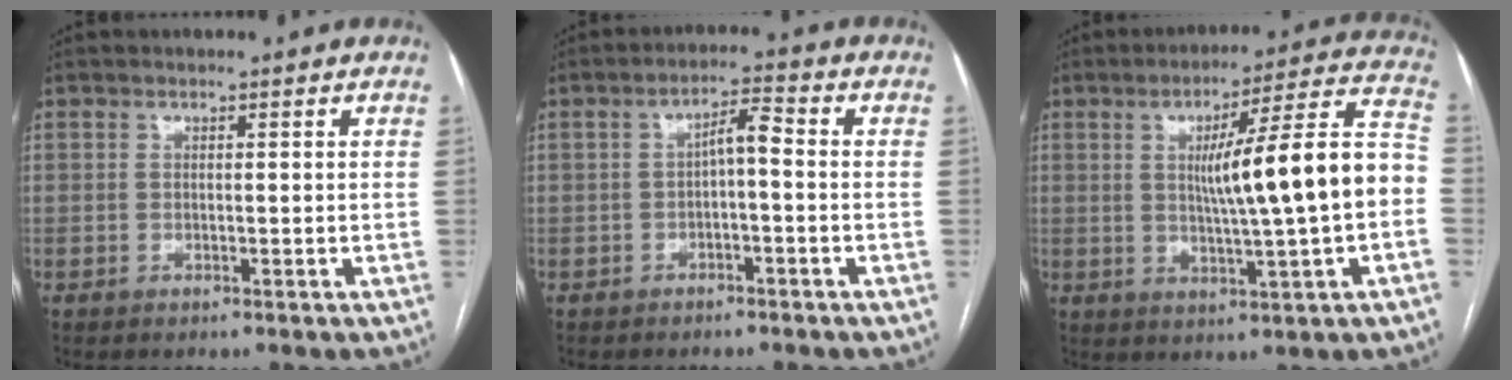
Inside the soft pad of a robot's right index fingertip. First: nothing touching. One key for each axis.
{"total": 3.9, "fx": -0.4, "fy": 1.0, "fz": 3.7, "tx": -0.062, "ty": 0.019, "tz": -0.006}
{"total": 16.1, "fx": -0.3, "fy": 0.2, "fz": 16.1, "tx": -0.235, "ty": 0.023, "tz": -0.005}